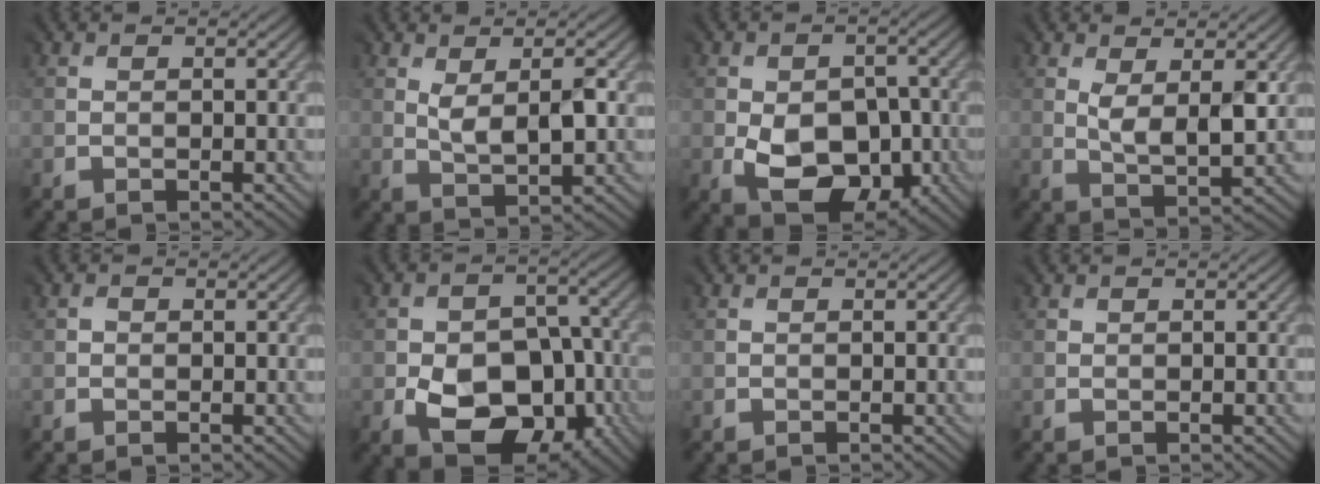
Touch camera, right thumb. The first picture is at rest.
{"total": 3.5, "force": [1.2, 1.0, 3.2], "torque": [-0.064, -0.004, 0.025]}
{"total": 8.2, "force": [-2.3, 5.7, 5.3], "torque": [-0.090, -0.030, -0.031]}
{"total": 4.5, "force": [1.6, 1.6, 3.9], "torque": [-0.080, -0.006, 0.033]}
{"total": 0.7, "force": [0.2, 0.7, 0.0], "torque": [0.007, -0.001, 0.005]}
{"total": 10.4, "force": [-4.4, 7.1, 6.2], "torque": [-0.094, -0.026, -0.064]}
{"total": 0.0}
{"total": 0.7, "force": [0.6, 0.4, 0.1], "torque": [0.001, 0.000, 0.012]}